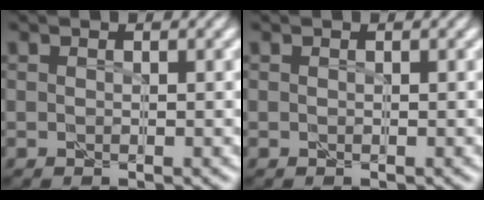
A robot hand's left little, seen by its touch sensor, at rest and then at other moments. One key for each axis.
{"total": 0.0}